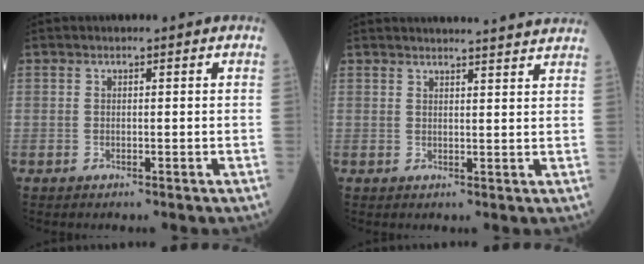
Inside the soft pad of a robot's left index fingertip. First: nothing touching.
{"total": 12.5, "force": [12.0, -0.1, 3.3], "torque": [-0.039, -0.007, 0.131]}